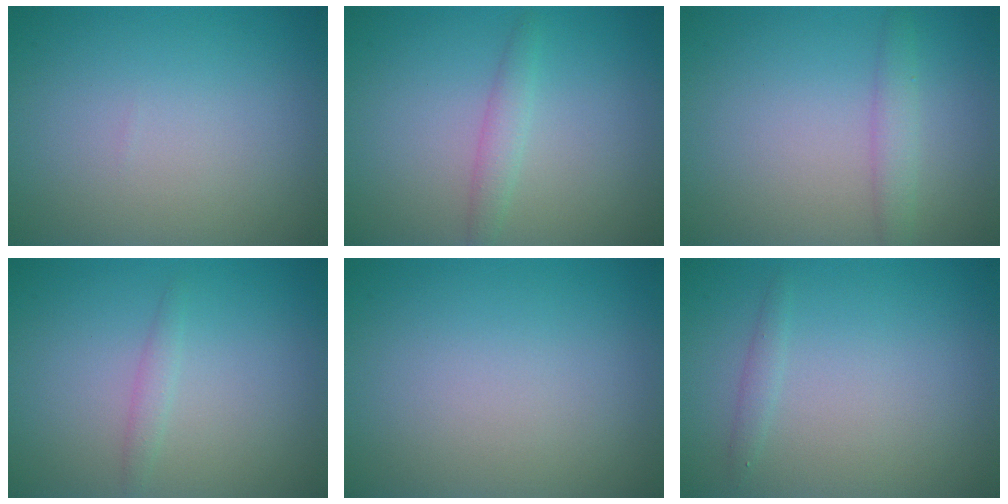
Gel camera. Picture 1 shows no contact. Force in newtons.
{"total": 1.6, "press": 1.6, "slide": 0.0}
{"total": 1.8, "press": 1.8, "slide": 0.1}
{"total": 0.5, "press": 0.5, "slide": 0.1}
{"total": 0.0}
{"total": 0.8, "press": 0.8, "slide": 0.1}